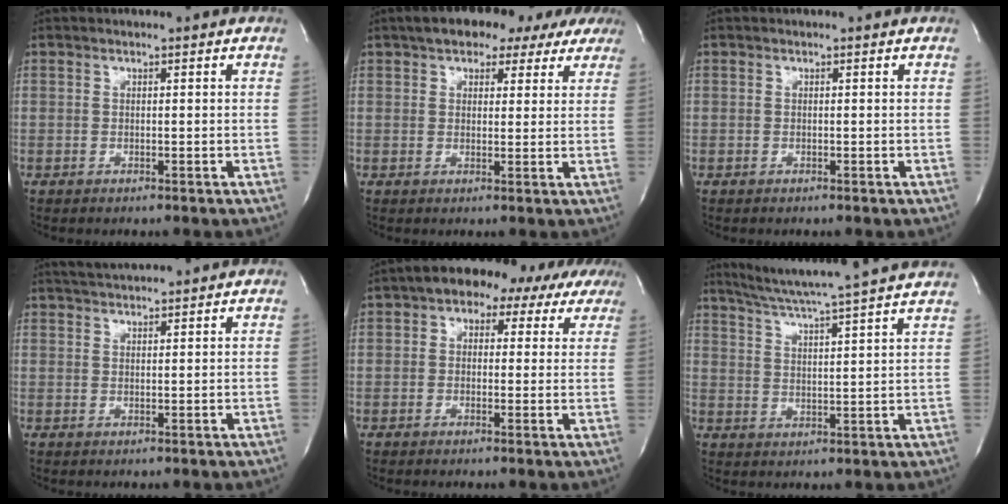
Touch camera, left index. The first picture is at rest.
{"total": 11.3, "force": [8.2, 5.3, 5.7], "torque": [-0.063, 0.033, 0.100]}
{"total": 0.0}
{"total": 4.3, "force": [4.1, -0.3, 1.1], "torque": [-0.025, 0.022, 0.072]}
{"total": 9.1, "force": [5.3, 5.5, 5.0], "torque": [-0.053, 0.032, 0.056]}
{"total": 17.0, "force": [15.1, -1.7, 7.6], "torque": [-0.137, -0.019, 0.204]}